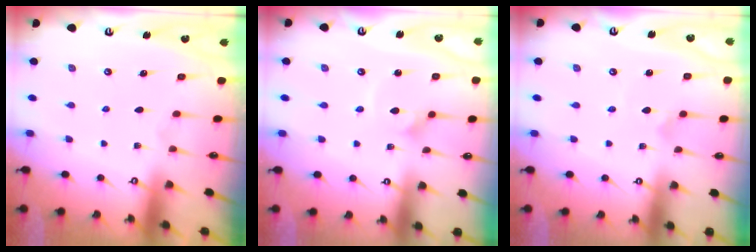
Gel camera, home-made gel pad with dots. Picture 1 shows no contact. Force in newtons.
{"total": 2.0, "press": 2.0, "slide": 0.1}
{"total": 2.3, "press": 2.3, "slide": 0.0}